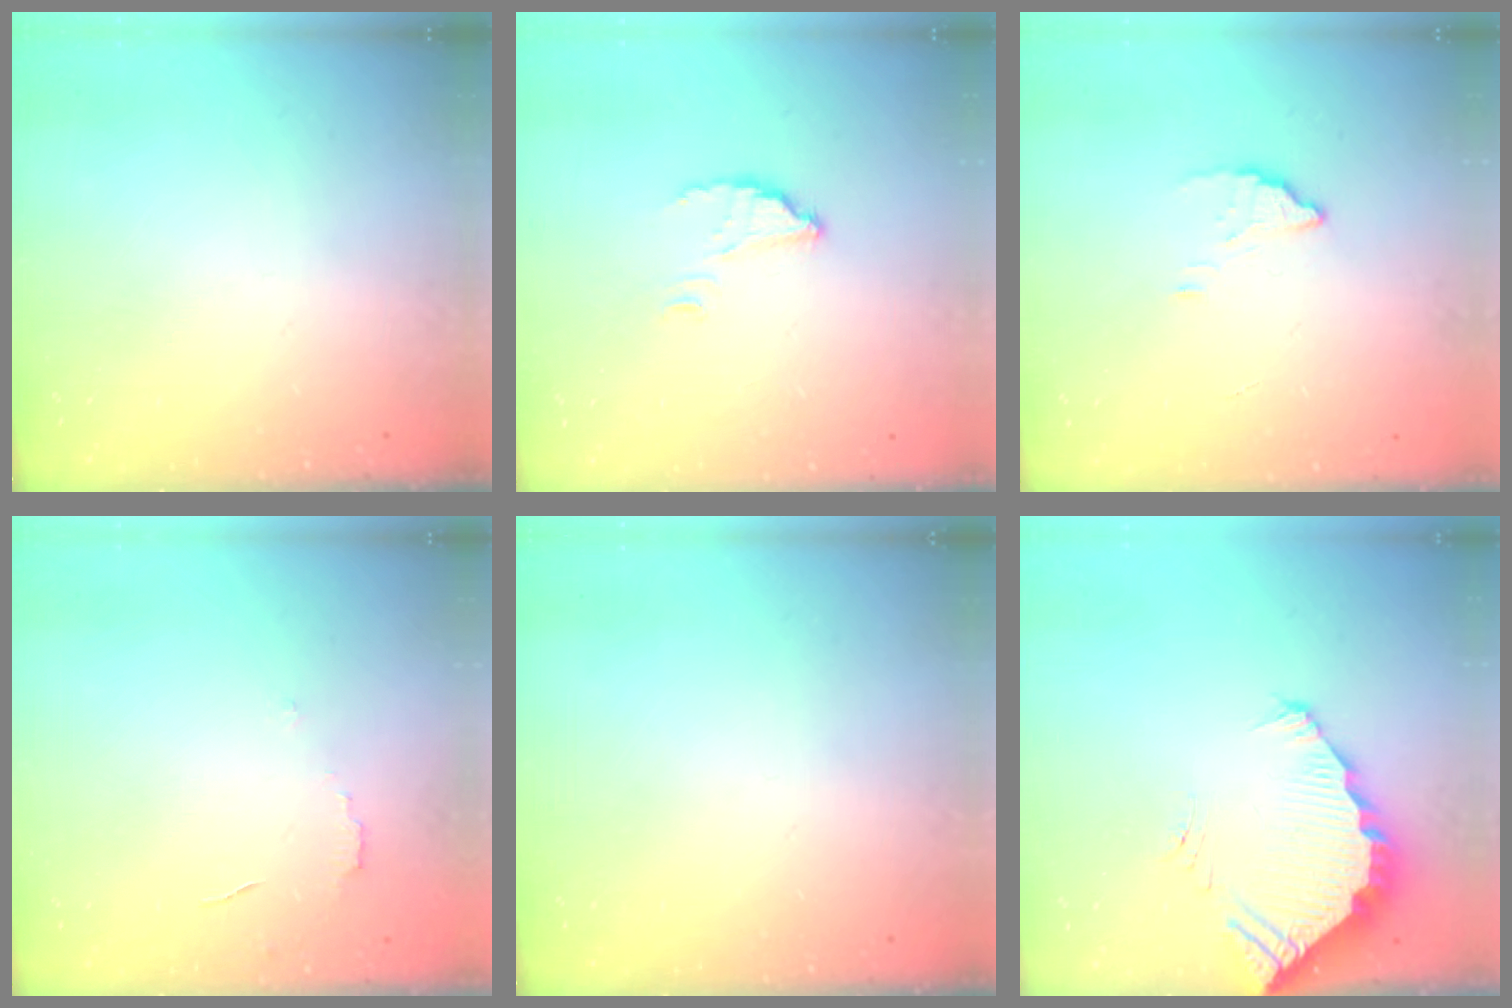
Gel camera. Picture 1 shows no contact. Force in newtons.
{"total": 2.5, "press": 2.5, "slide": 0.2}
{"total": 1.8, "press": 1.7, "slide": 0.1}
{"total": 2.9, "press": 2.9, "slide": 0.2}
{"total": 0.0}
{"total": 3.7, "press": 3.7, "slide": 0.2}